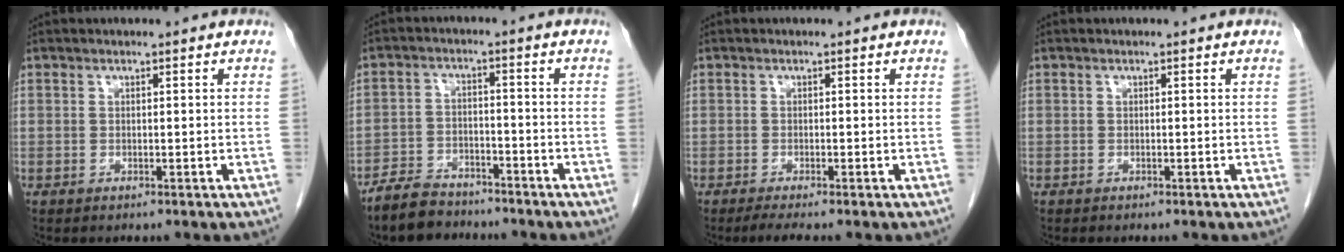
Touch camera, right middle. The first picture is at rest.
{"total": 6.7, "force": [-5.9, 2.7, 1.6], "torque": [-0.038, -0.006, -0.106]}
{"total": 2.3, "force": [-1.8, -0.3, 1.4], "torque": [-0.027, -0.008, -0.034]}
{"total": 0.0}